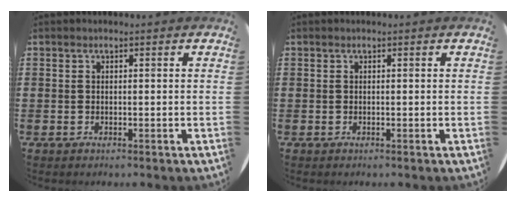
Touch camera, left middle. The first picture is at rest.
{"total": 0.0}